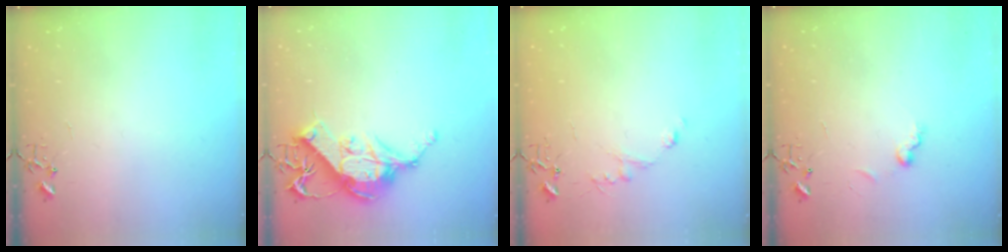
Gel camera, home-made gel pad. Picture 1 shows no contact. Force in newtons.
{"total": 15.3, "press": 15.1, "slide": 2.1}
{"total": 5.5, "press": 5.5, "slide": 0.6}
{"total": 6.9, "press": 6.9, "slide": 0.7}